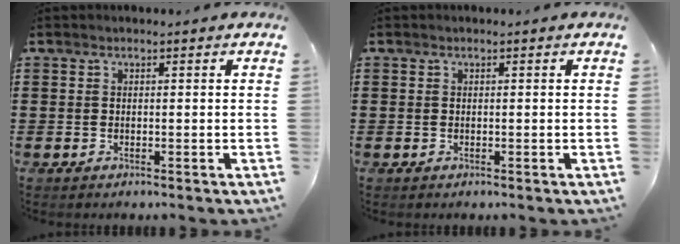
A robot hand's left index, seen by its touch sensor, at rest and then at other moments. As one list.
[{"total": 0.0}]